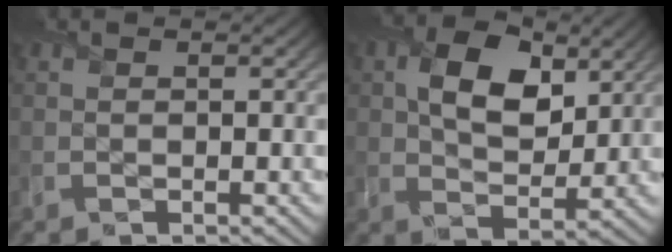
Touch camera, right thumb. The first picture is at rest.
{"total": 8.6, "force": [2.9, 5.4, 6.0], "torque": [-0.111, 0.000, 0.048]}